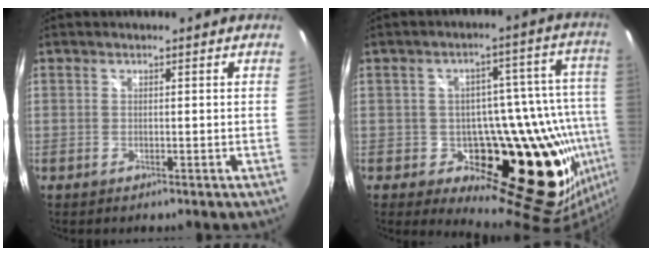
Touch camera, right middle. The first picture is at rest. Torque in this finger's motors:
{"motor_torque": [0.83, -0.79, 0.14, 0.02]}